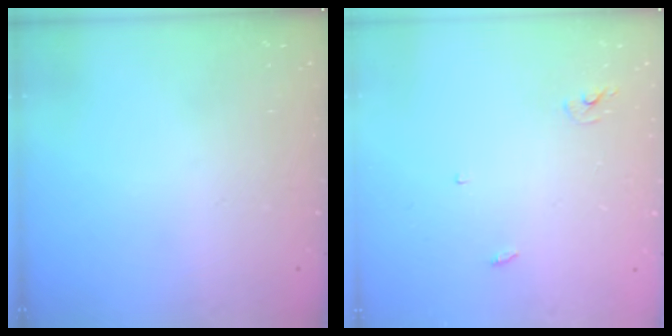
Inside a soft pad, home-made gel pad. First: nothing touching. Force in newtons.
{"total": 2.4, "press": 2.4, "slide": 0.2}